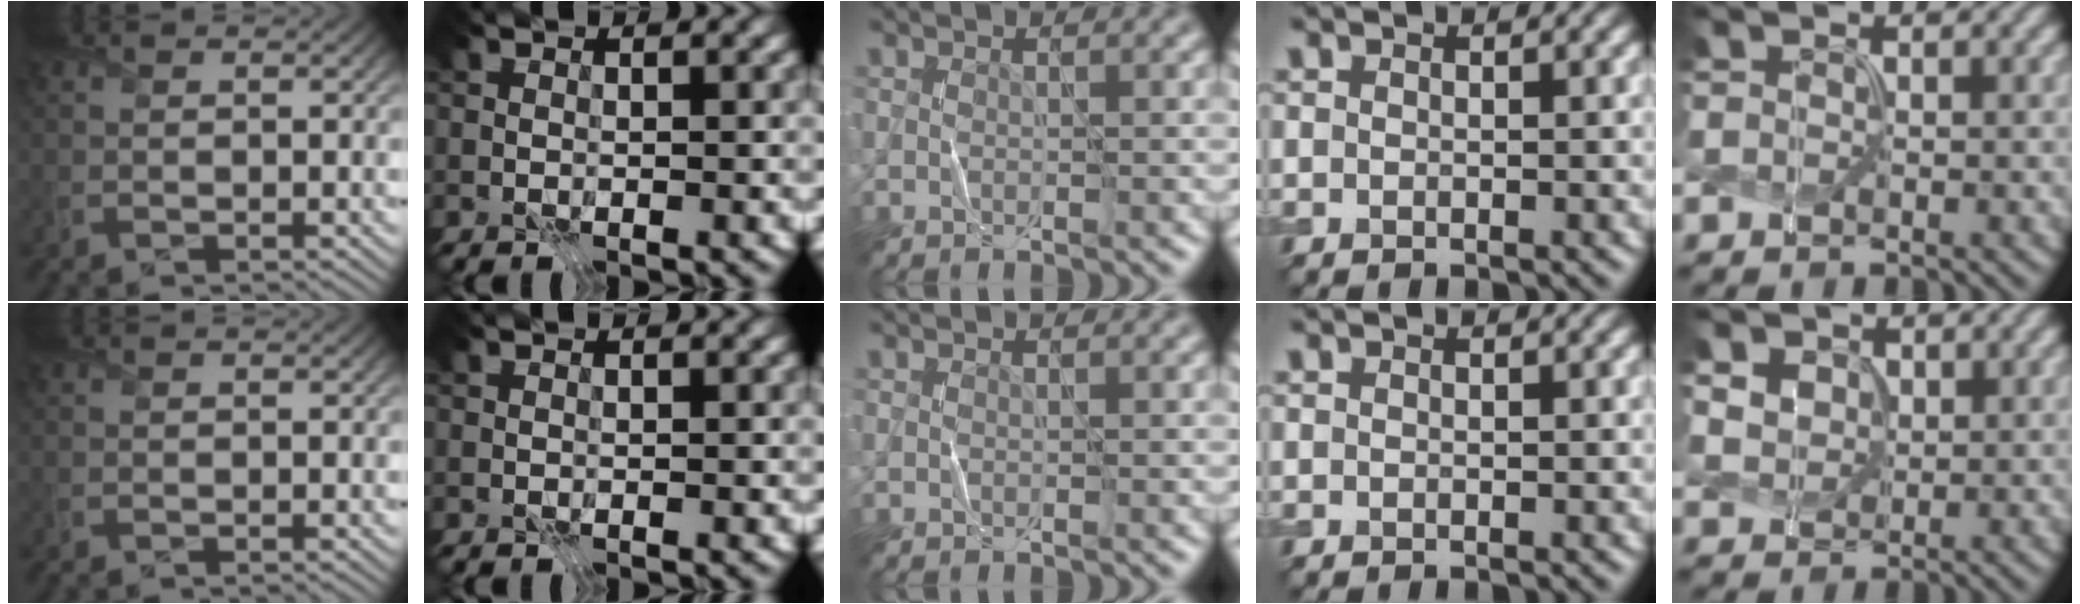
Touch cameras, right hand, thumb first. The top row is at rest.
{"little": {"total": 2.5, "force": [0.8, 2.1, 0.9], "torque": [-0.041, 0.000, 0.023]}}